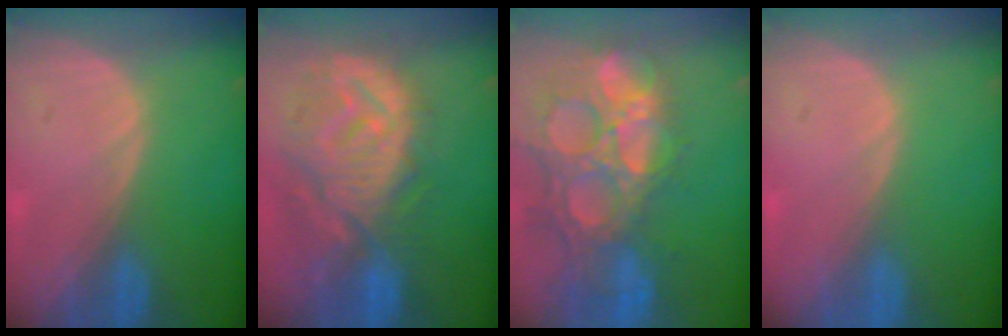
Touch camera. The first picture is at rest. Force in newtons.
{"total": 12.4, "press": 11.1, "slide": 5.6}
{"total": 14.7, "press": 12.2, "slide": 8.2}
{"total": 0.0}